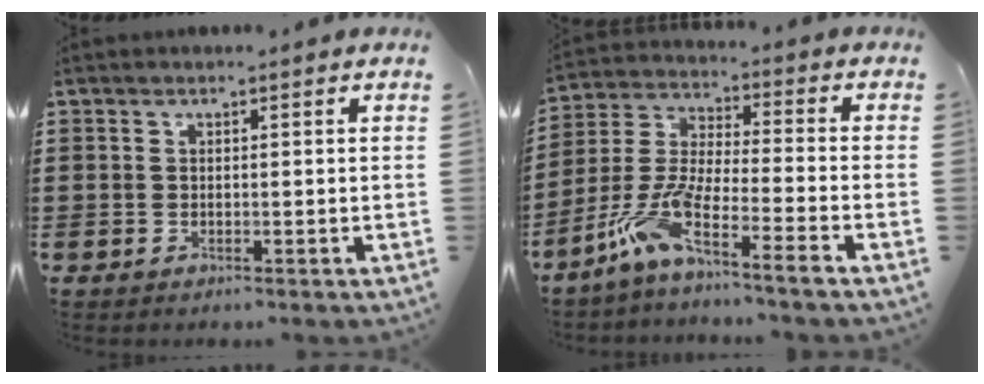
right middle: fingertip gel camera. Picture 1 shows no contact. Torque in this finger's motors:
{"motor_torque": [1.67, -0.47, 0.53, 0.21]}